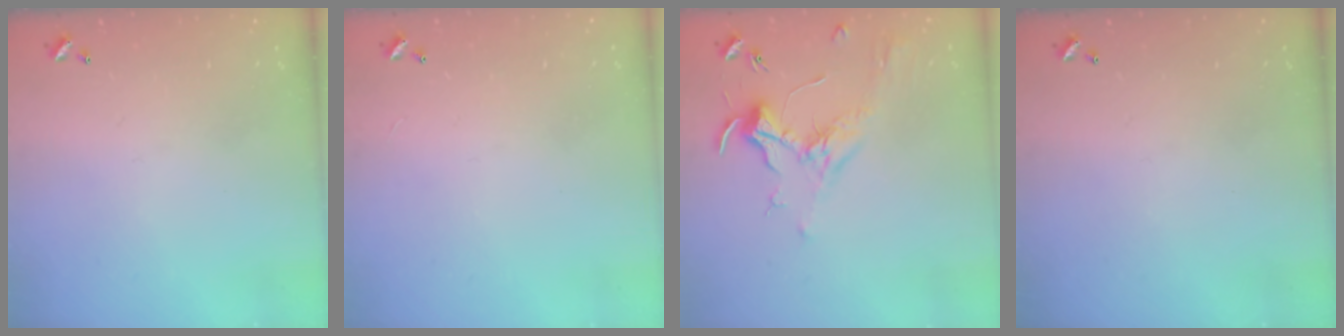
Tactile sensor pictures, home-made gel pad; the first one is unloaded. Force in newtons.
{"total": 2.8, "press": 2.8, "slide": 0.3}
{"total": 1.8, "press": 1.6, "slide": 0.8}
{"total": 0.0}